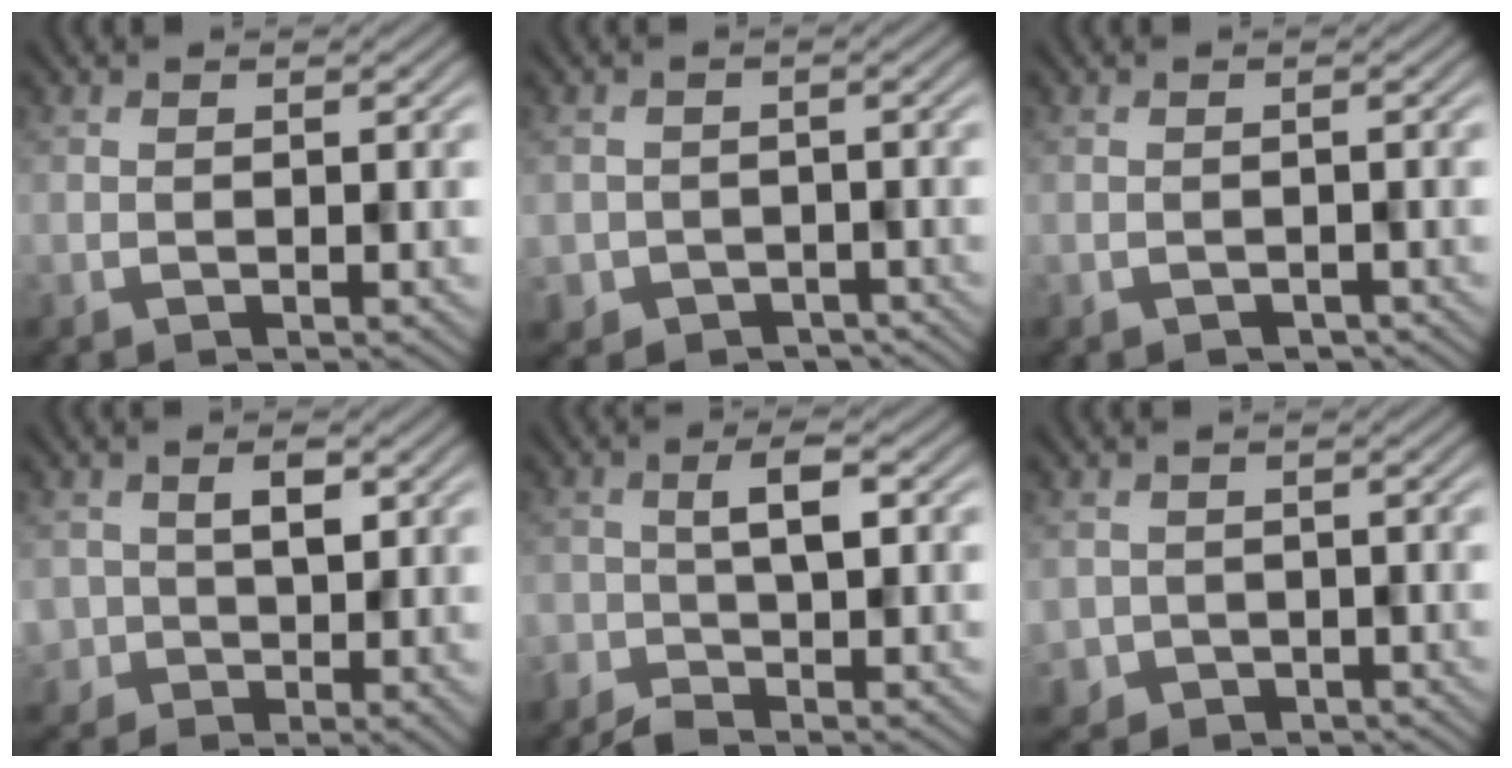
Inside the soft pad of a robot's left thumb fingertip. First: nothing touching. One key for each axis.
{"total": 3.2, "fx": -1.6, "fy": 2.7, "fz": 0.4, "tx": -0.007, "ty": -0.017, "tz": -0.021}
{"total": 1.1, "fx": -0.8, "fy": 0.7, "fz": 0.3, "tx": -0.006, "ty": -0.002, "tz": -0.010}
{"total": 3.0, "fx": 0.9, "fy": 2.2, "fz": 1.8, "tx": -0.024, "ty": -0.004, "tz": 0.020}
{"total": 3.2, "fx": -1.5, "fy": 0.8, "fz": 2.7, "tx": -0.049, "ty": 0.007, "tz": -0.039}
{"total": 2.6, "fx": -0.9, "fy": 2.4, "fz": 0.1, "tx": -0.007, "ty": -0.014, "tz": -0.015}